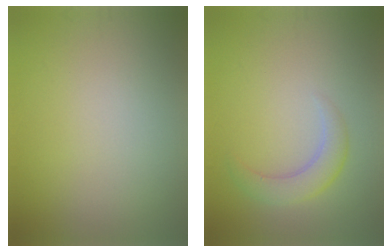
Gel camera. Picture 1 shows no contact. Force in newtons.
{"total": 2.8, "press": 2.8, "slide": 0.1}